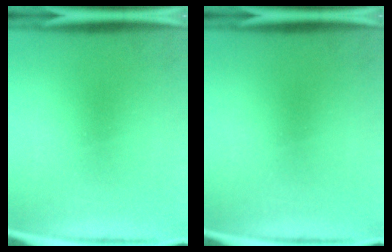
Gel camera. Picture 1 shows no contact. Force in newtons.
{"total": 0.0}